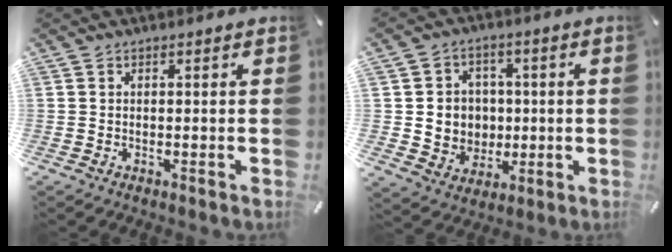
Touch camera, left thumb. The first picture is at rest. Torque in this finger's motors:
{"motor_torque": [0.73, 2.13, 0.19, -0.07, 0.07]}